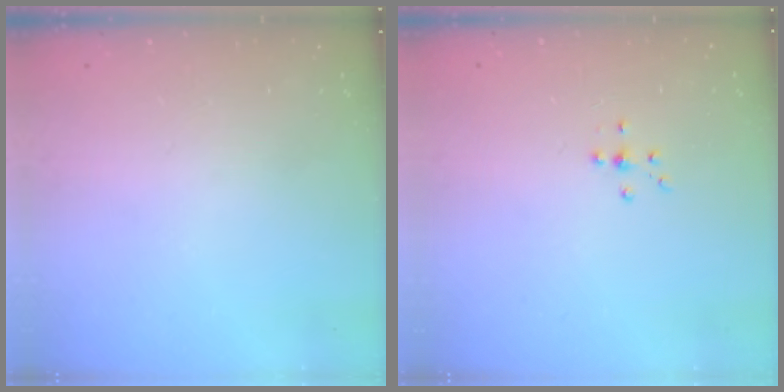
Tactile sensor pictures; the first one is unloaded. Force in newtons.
{"total": 4.7, "press": 4.7, "slide": 0.7}